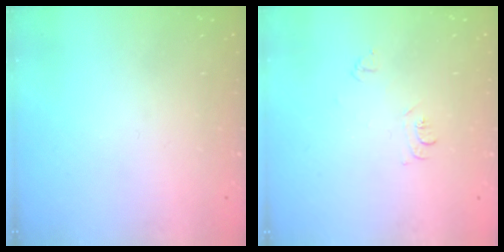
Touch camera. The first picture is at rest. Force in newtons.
{"total": 4.9, "press": 4.9, "slide": 0.7}